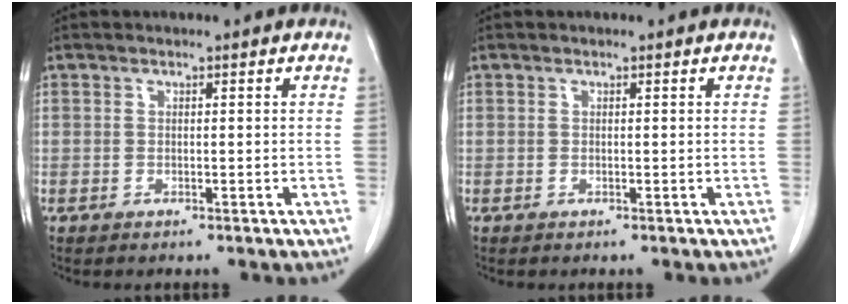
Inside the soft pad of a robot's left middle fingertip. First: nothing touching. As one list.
[{"total": 0.0}]